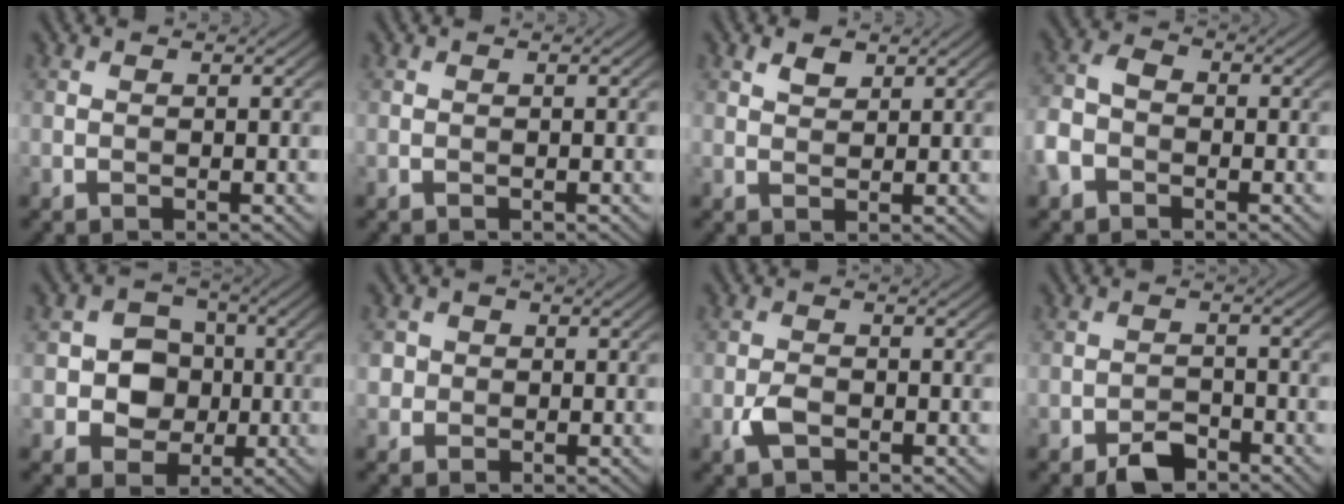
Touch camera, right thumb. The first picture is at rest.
{"total": 0.0}
{"total": 1.8, "force": [1.3, 0.9, 1.0], "torque": [-0.021, 0.002, 0.025]}
{"total": 4.7, "force": [-2.3, 3.3, 2.5], "torque": [-0.067, 0.003, -0.061]}
{"total": 6.9, "force": [-0.6, 6.1, 3.1], "torque": [-0.054, 0.003, -0.032]}
{"total": 2.7, "force": [0.3, 2.6, 0.6], "torque": [-0.013, -0.001, 0.002]}
{"total": 2.6, "force": [-1.2, 1.5, 1.7], "torque": [-0.039, -0.002, -0.027]}
{"total": 3.6, "force": [-2.6, 1.7, 1.7], "torque": [-0.027, 0.001, -0.053]}